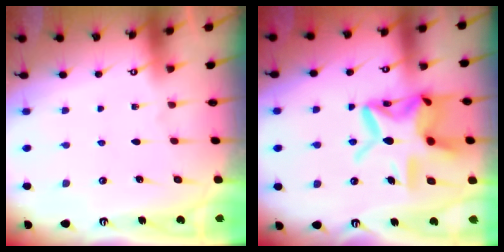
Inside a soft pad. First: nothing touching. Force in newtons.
{"total": 18.2, "press": 18.1, "slide": 1.3}